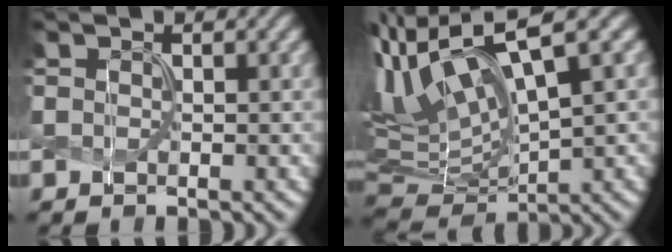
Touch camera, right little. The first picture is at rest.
{"total": 10.9, "force": [5.1, 3.3, 9.0], "torque": [-0.195, 0.011, 0.100]}